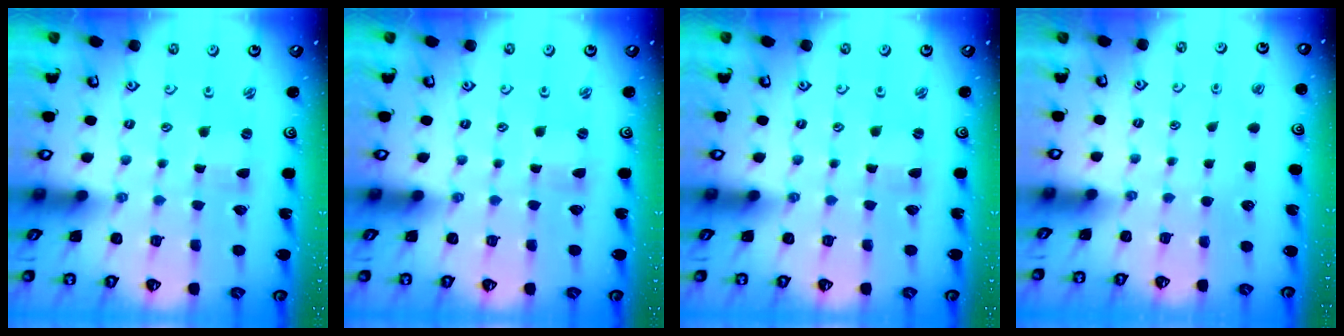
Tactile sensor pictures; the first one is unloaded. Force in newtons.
{"total": 0.0}
{"total": 0.7, "press": 0.7, "slide": 0.2}
{"total": 0.0}